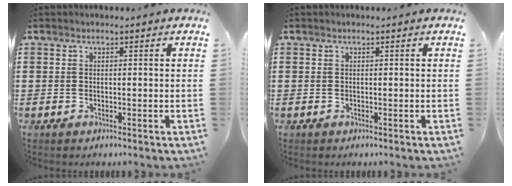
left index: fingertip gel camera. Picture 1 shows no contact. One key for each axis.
{"total": 0.0}